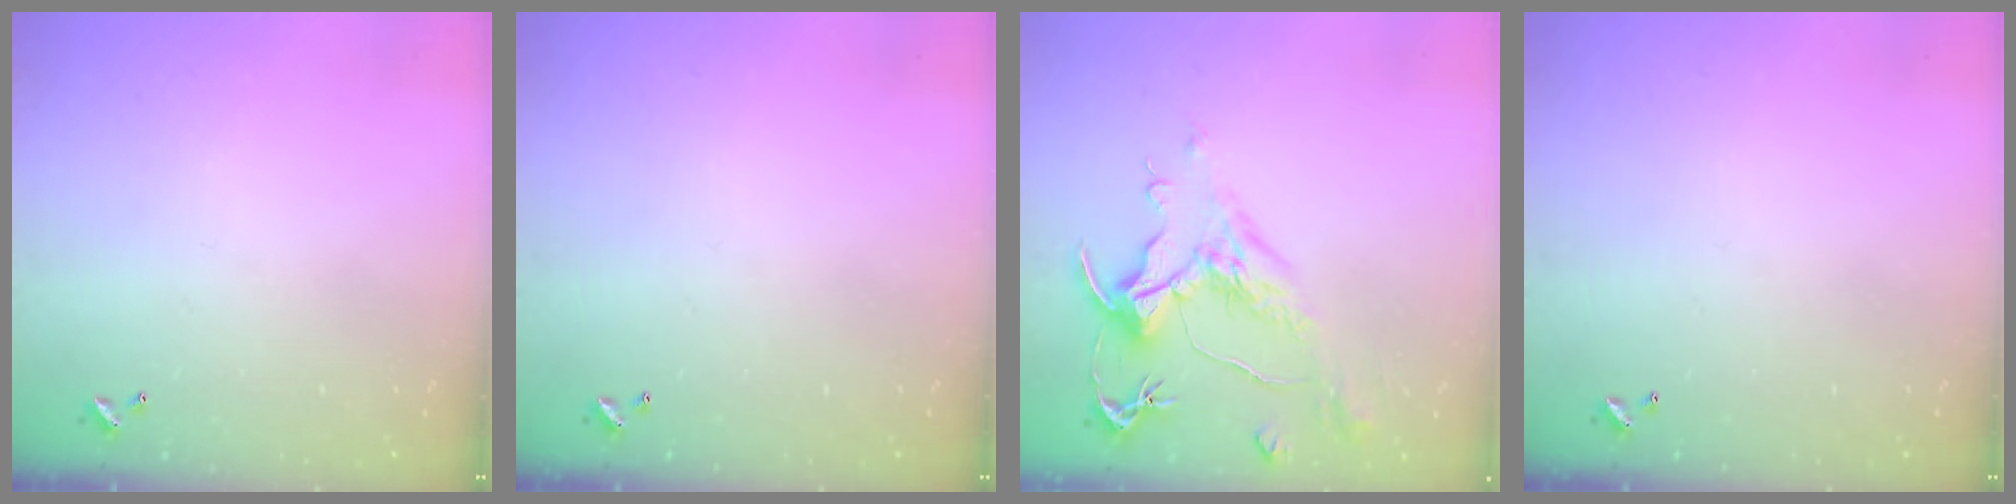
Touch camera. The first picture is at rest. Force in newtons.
{"total": 0.0}
{"total": 1.6, "press": 0.6, "slide": 1.4}
{"total": 0.0}